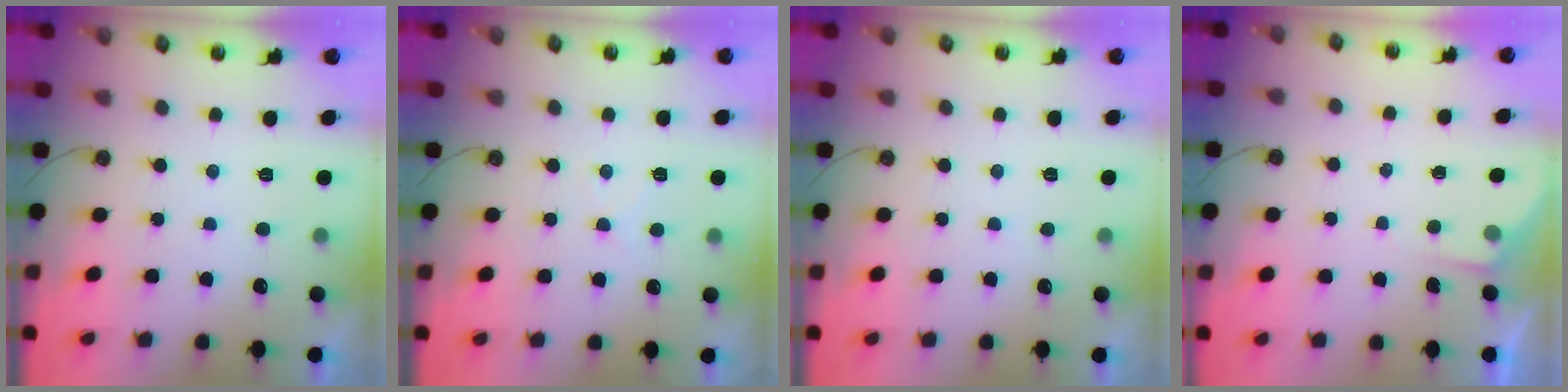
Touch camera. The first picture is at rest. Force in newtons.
{"total": 5.1, "press": 5.1, "slide": 0.6}
{"total": 4.4, "press": 4.4, "slide": 0.6}
{"total": 3.1, "press": 3.1, "slide": 0.4}